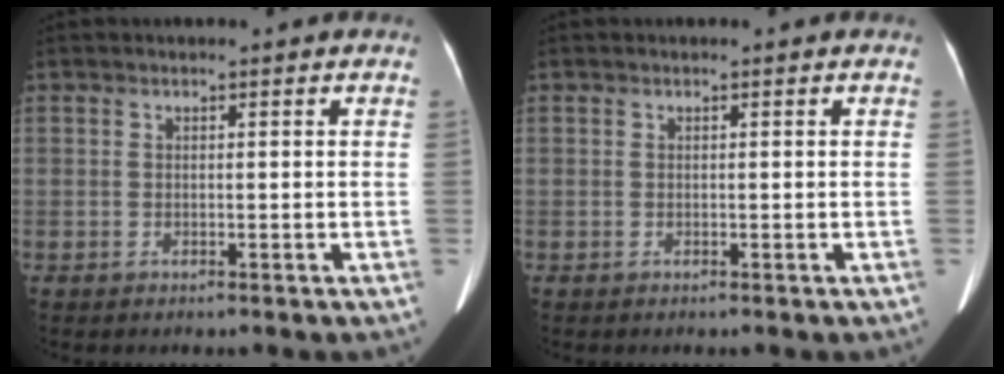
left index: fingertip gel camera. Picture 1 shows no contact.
{"total": 0.0}